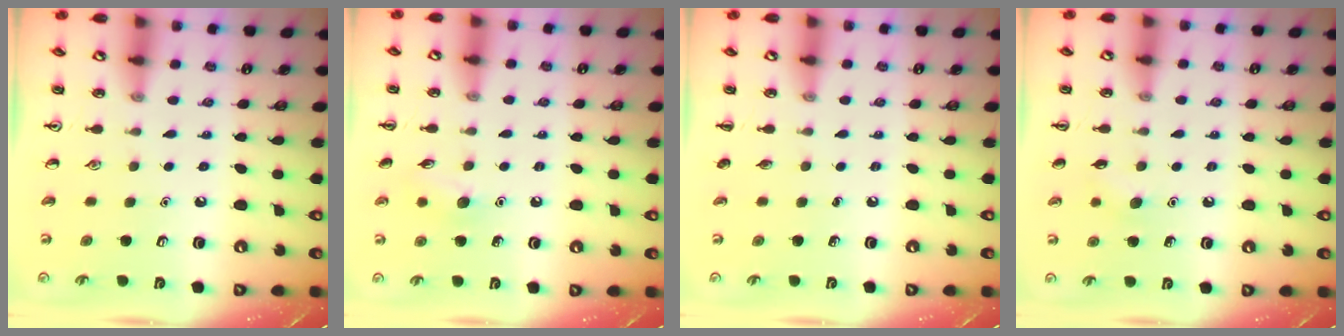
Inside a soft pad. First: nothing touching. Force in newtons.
{"total": 6.9, "press": 6.7, "slide": 1.8}
{"total": 0.0}
{"total": 5.2, "press": 5.0, "slide": 1.6}